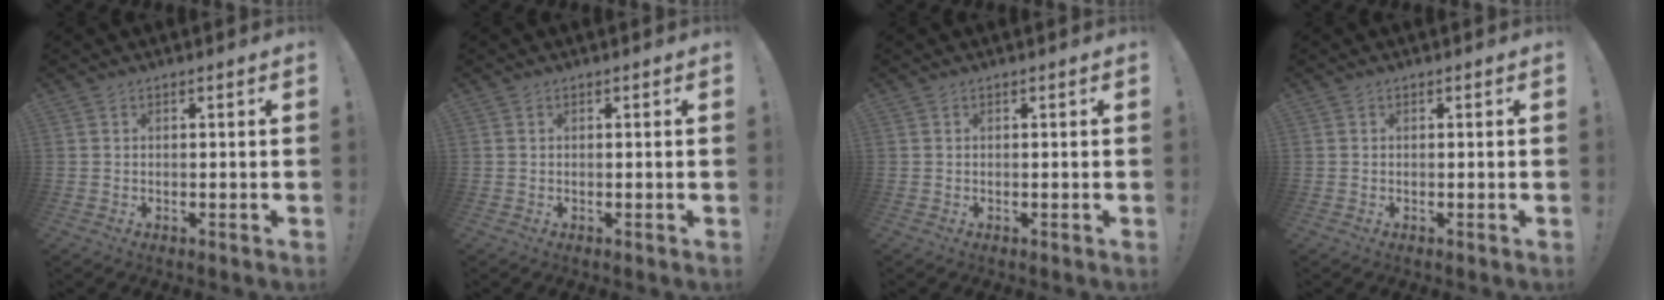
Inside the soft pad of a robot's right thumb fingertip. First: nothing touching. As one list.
[{"total": 0.0}, {"total": 0.0}, {"total": 0.0}]